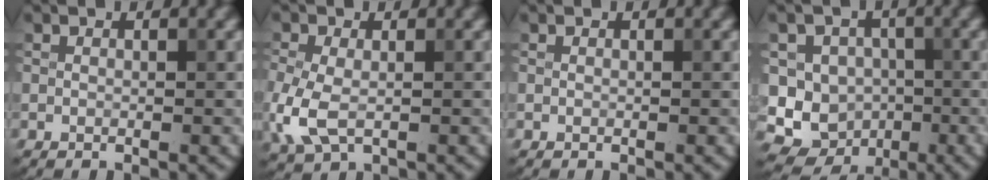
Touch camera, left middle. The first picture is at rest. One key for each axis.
{"total": 4.3, "fx": -0.9, "fy": 2.8, "fz": 3.2, "tx": -0.086, "ty": -0.011, "tz": -0.017}
{"total": 0.0}
{"total": 7.9, "fx": -1.8, "fy": 7.3, "fz": 2.4, "tx": -0.029, "ty": 0.012, "tz": -0.051}